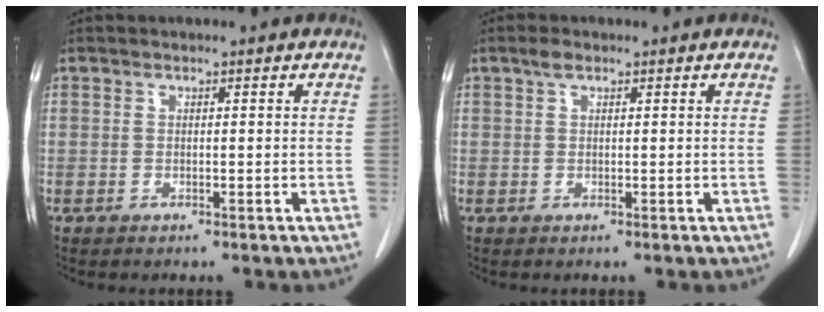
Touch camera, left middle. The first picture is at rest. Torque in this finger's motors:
{"motor_torque": [-0.03, 0.12, -0.19, -0.02]}